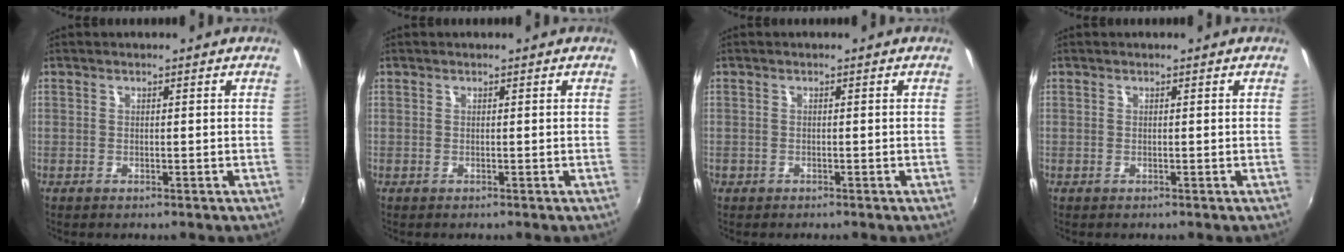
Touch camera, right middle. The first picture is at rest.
{"total": 0.0}
{"total": 0.8, "force": [-0.6, 0.6, 0.0], "torque": [-0.005, -0.002, -0.011]}
{"total": 0.0}